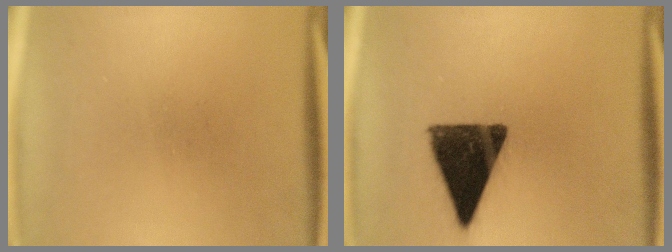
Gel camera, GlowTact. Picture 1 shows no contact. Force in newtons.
{"total": 13.7}